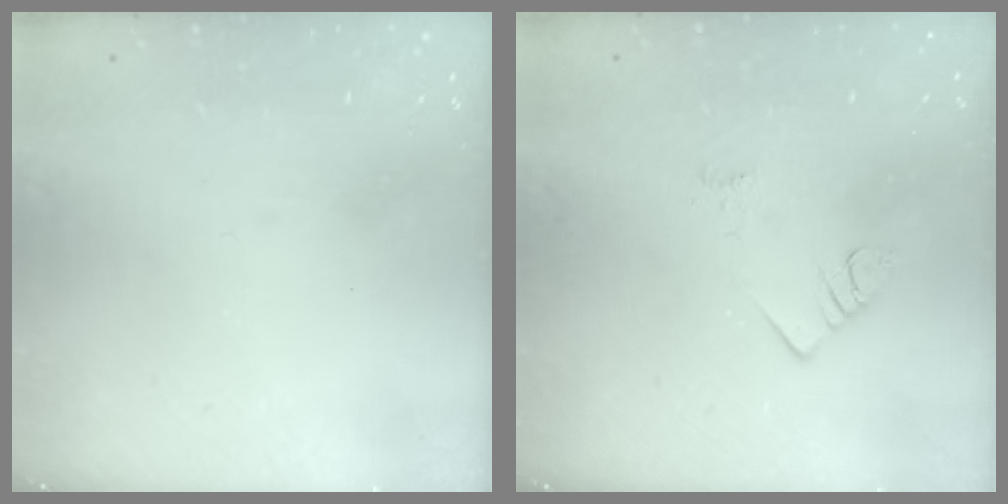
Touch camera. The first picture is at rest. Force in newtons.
{"total": 2.3, "press": 2.3, "slide": 0.4}